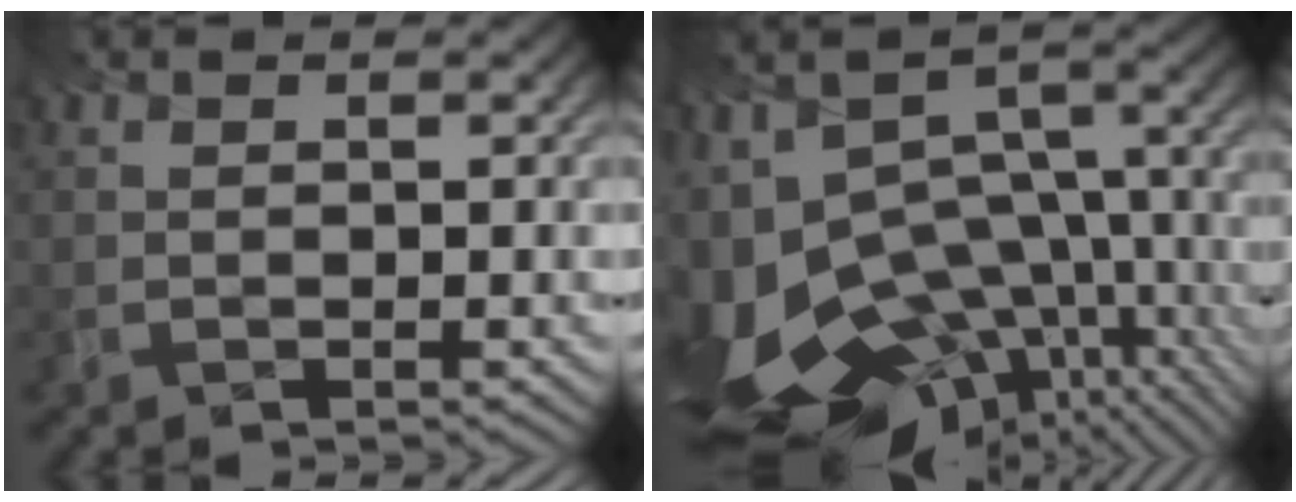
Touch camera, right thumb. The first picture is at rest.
{"total": 17.9, "force": [-9.7, 9.5, 11.6], "torque": [-0.224, -0.016, -0.090]}